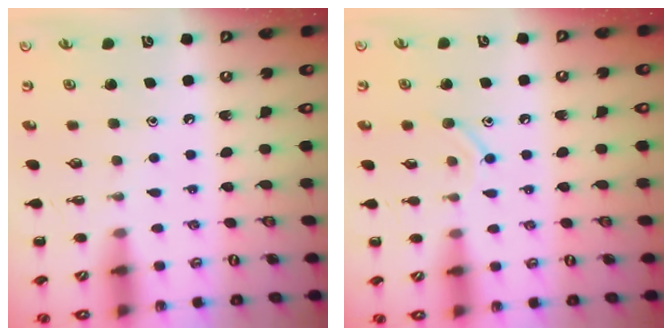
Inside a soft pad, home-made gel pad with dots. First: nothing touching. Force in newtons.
{"total": 8.0, "press": 7.8, "slide": 1.4}